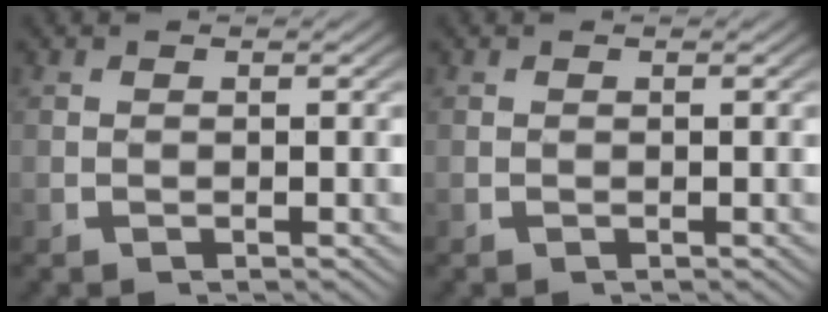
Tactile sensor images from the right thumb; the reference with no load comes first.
{"total": 0.0}